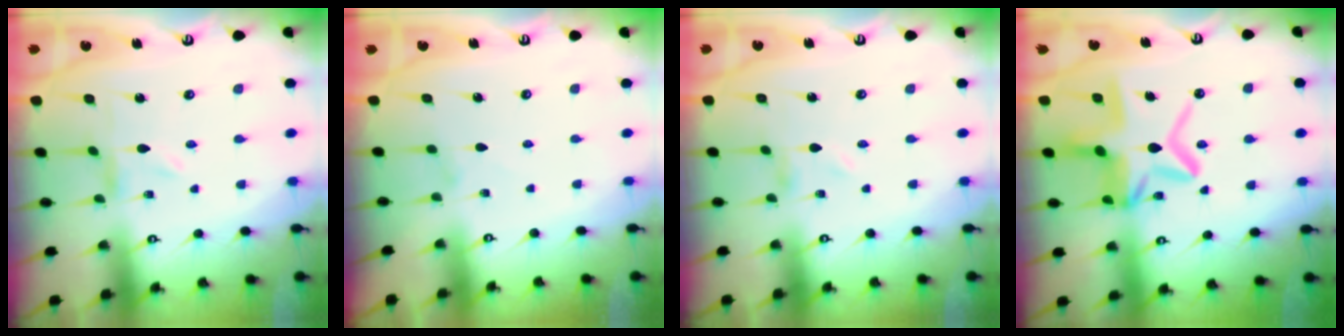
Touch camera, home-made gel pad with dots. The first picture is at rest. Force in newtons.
{"total": 0.8, "press": 0.8, "slide": 0.1}
{"total": 1.1, "press": 1.1, "slide": 0.2}
{"total": 15.1, "press": 15.0, "slide": 1.3}